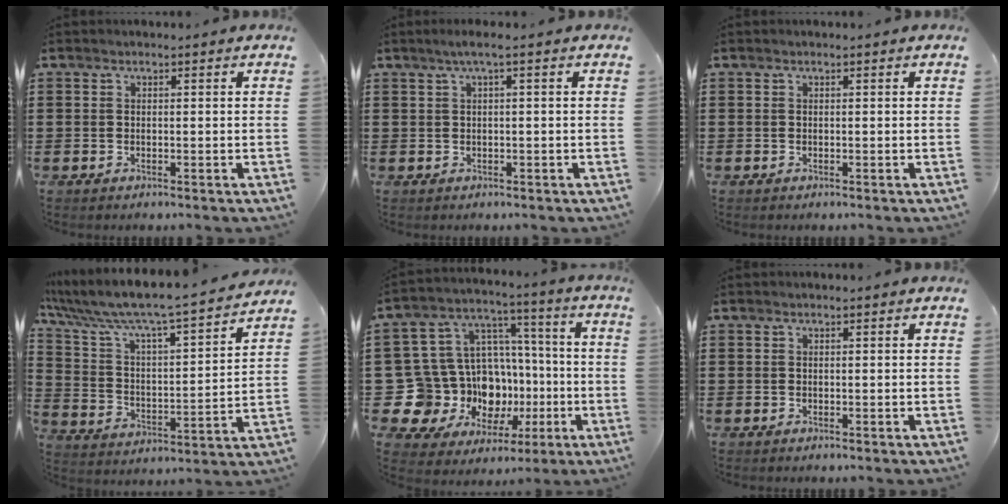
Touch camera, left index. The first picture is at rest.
{"total": 1.7, "force": [0.1, 0.0, 1.7], "torque": [-0.029, -0.003, 0.001]}
{"total": 0.0}
{"total": 7.0, "force": [6.3, 0.5, 3.0], "torque": [-0.092, -0.054, 0.099]}
{"total": 15.0, "force": [-4.1, 13.7, 4.5], "torque": [-0.139, -0.030, -0.028]}
{"total": 0.0}